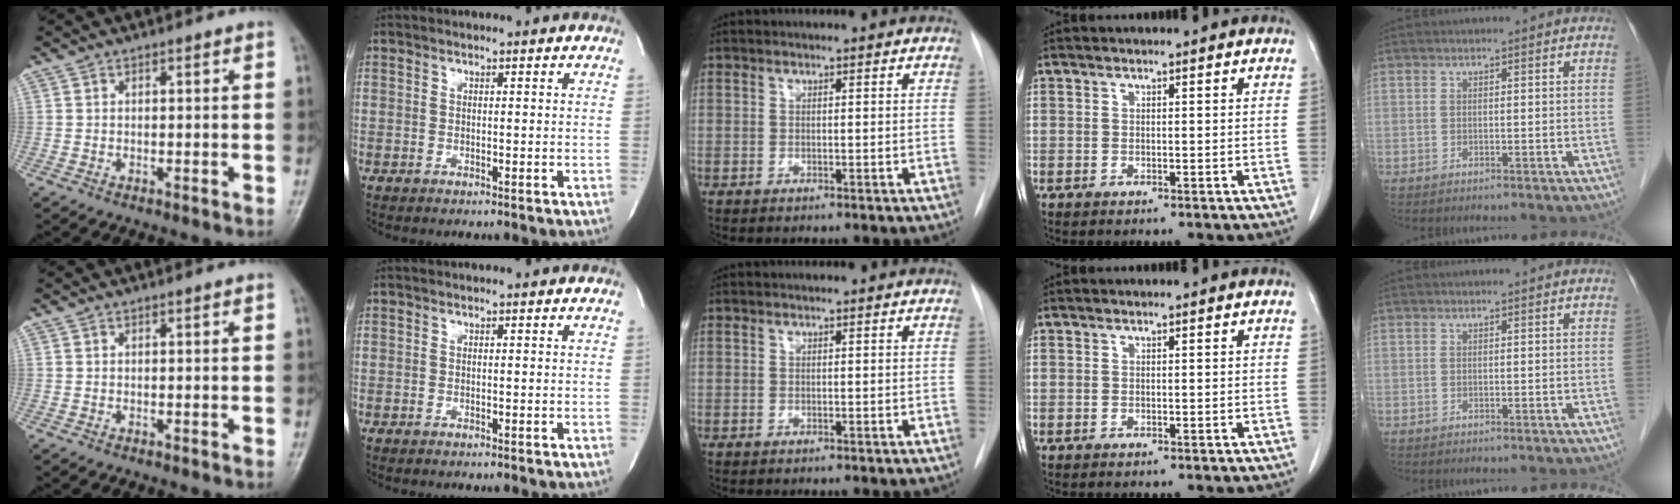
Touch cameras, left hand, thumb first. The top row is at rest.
{}